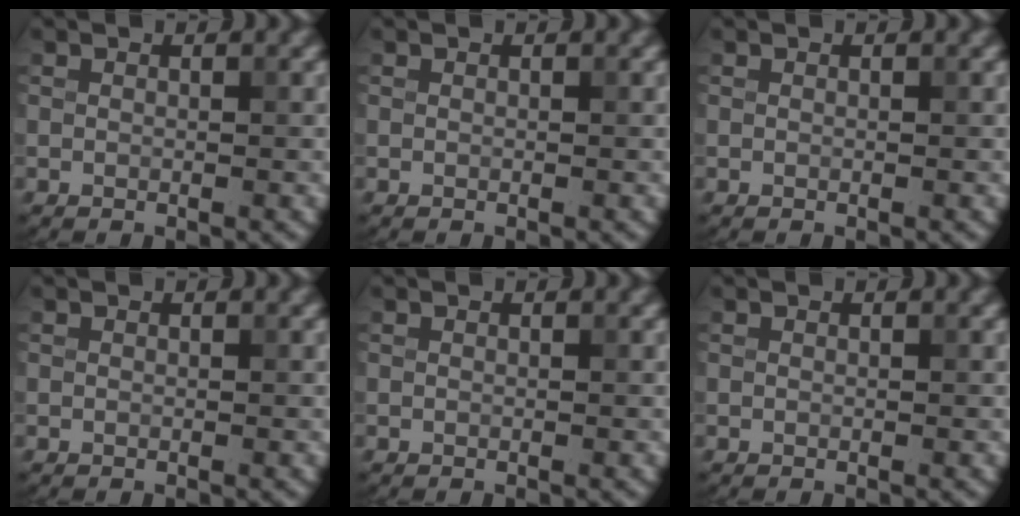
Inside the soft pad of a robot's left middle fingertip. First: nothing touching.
{"total": 0.0}
{"total": 0.0}
{"total": 0.0}
{"total": 0.0}
{"total": 0.0}